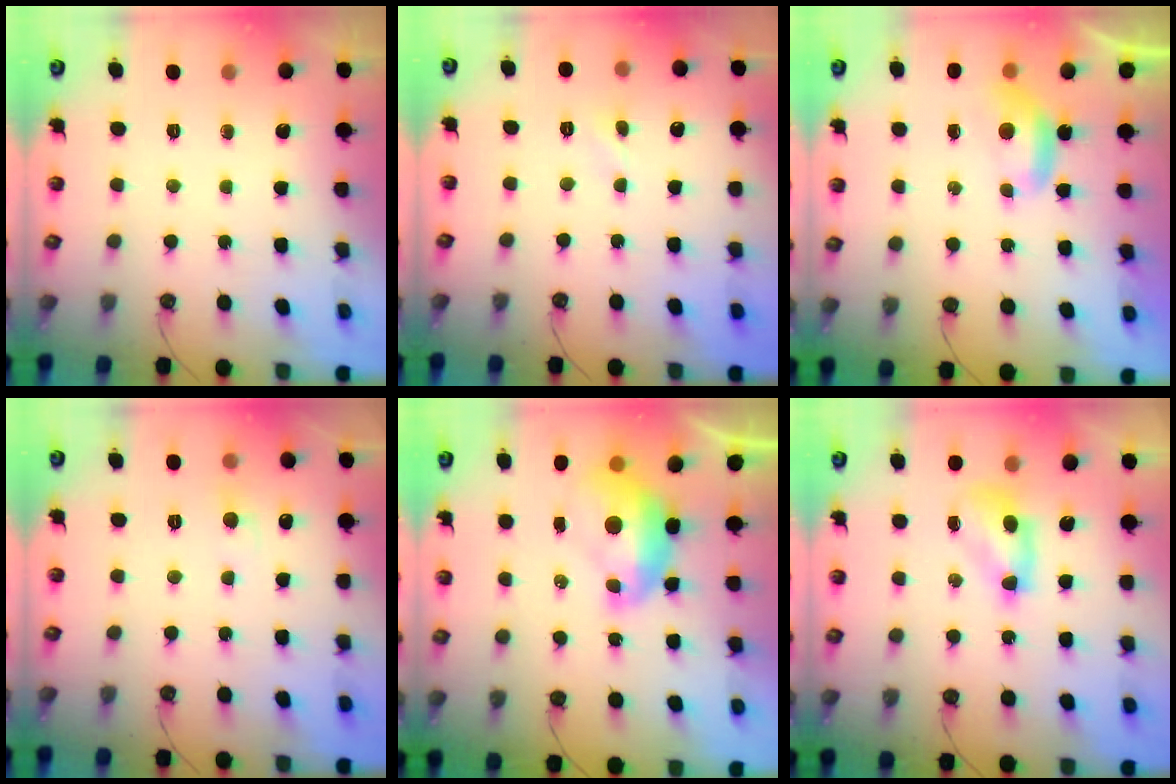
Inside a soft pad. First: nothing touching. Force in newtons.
{"total": 0.0}
{"total": 2.1, "press": 2.0, "slide": 0.4}
{"total": 1.4, "press": 1.2, "slide": 0.7}
{"total": 2.4, "press": 2.3, "slide": 0.7}
{"total": 4.4, "press": 4.4, "slide": 0.8}